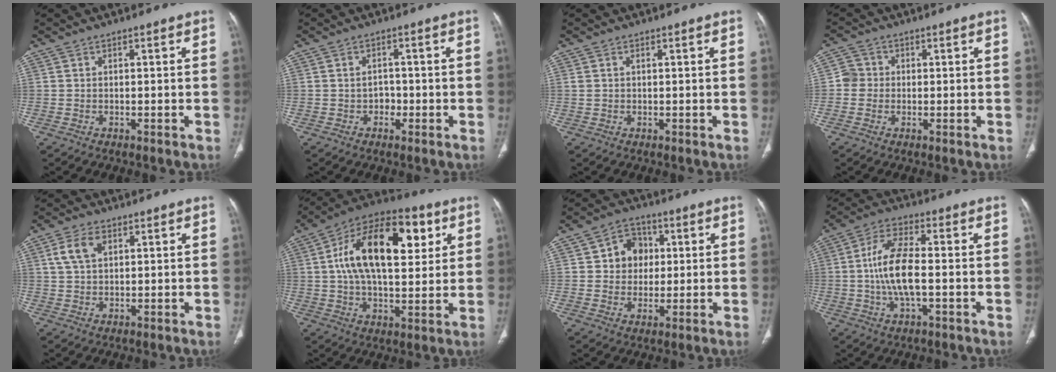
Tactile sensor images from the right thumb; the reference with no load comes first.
{"total": 2.4, "force": [-0.7, 2.0, 1.1], "torque": [-0.005, 0.008, -0.014]}
{"total": 1.2, "force": [0.4, 0.7, 0.8], "torque": [-0.024, 0.008, 0.016]}
{"total": 3.2, "force": [-0.2, 3.1, 0.7], "torque": [0.007, 0.008, -0.011]}
{"total": 5.4, "force": [2.1, 3.3, 3.8], "torque": [-0.075, 0.004, 0.042]}
{"total": 22.2, "force": [5.9, 11.4, 18.1], "torque": [-0.276, 0.007, 0.086]}
{"total": 8.4, "force": [1.5, 7.3, 4.0], "torque": [-0.018, 0.002, 0.022]}
{"total": 11.0, "force": [-0.9, 4.4, 10.0], "torque": [-0.208, 0.014, -0.020]}